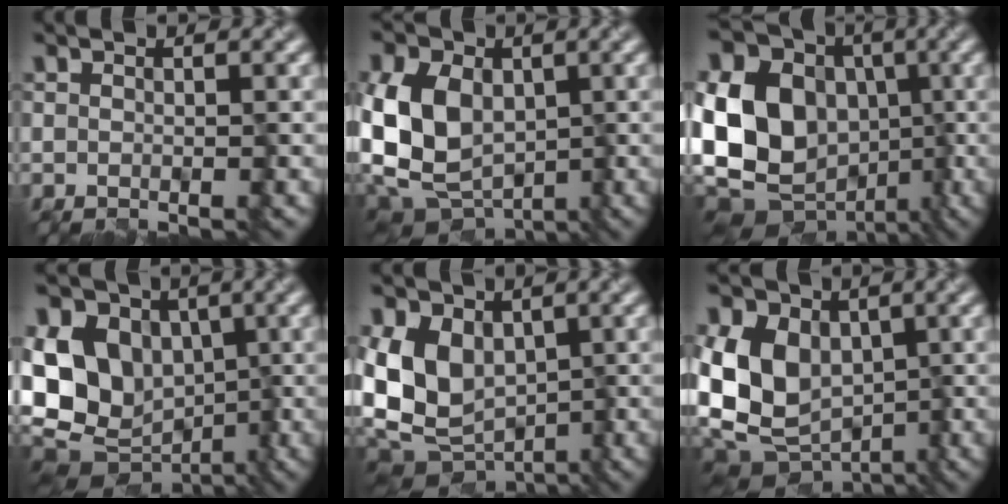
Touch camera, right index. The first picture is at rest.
{"total": 10.7, "force": [-0.8, 8.1, 7.0], "torque": [-0.141, 0.007, -0.018]}
{"total": 15.1, "force": [-2.1, 12.1, 8.8], "torque": [-0.199, 0.019, -0.049]}
{"total": 12.1, "force": [-0.7, 9.4, 7.5], "torque": [-0.141, 0.015, -0.019]}
{"total": 9.1, "force": [-0.8, 6.7, 6.1], "torque": [-0.108, 0.007, -0.020]}
{"total": 11.1, "force": [-0.8, 8.4, 7.1], "torque": [-0.139, 0.016, -0.020]}